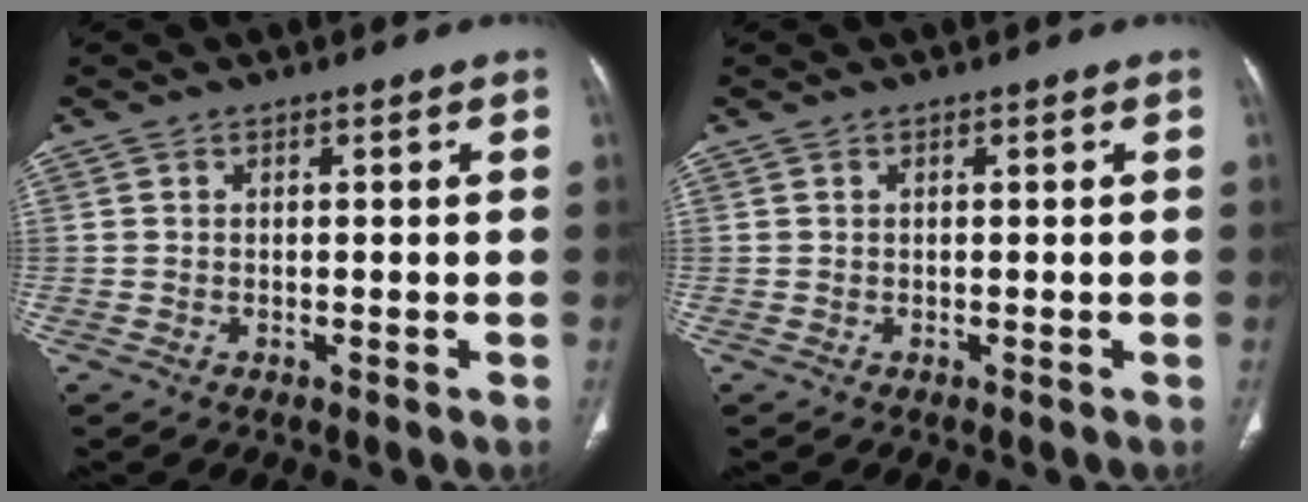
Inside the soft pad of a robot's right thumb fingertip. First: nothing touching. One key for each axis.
{"total": 0.0}